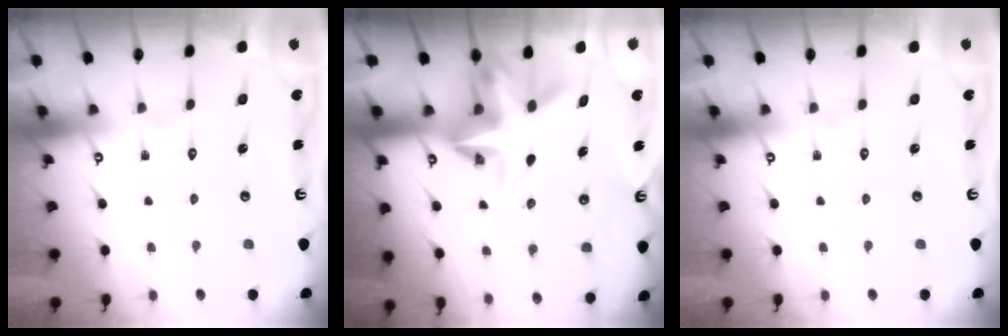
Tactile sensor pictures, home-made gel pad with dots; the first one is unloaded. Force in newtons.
{"total": 6.7, "press": 6.5, "slide": 1.7}
{"total": 0.0}